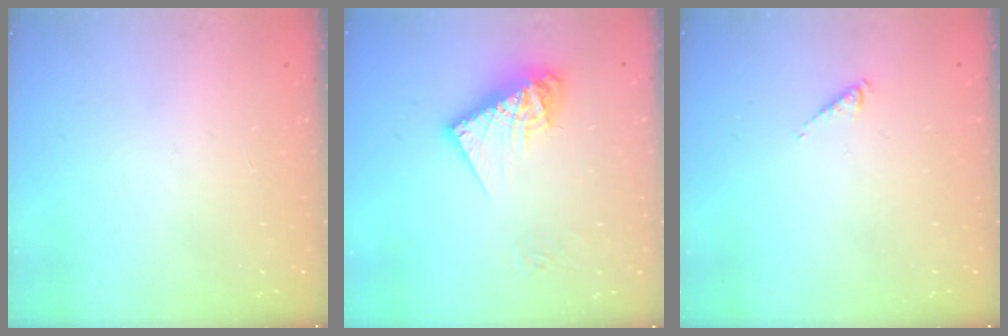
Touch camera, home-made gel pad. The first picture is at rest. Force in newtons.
{"total": 12.5, "press": 12.5, "slide": 1.4}
{"total": 0.8, "press": 0.8, "slide": 0.1}